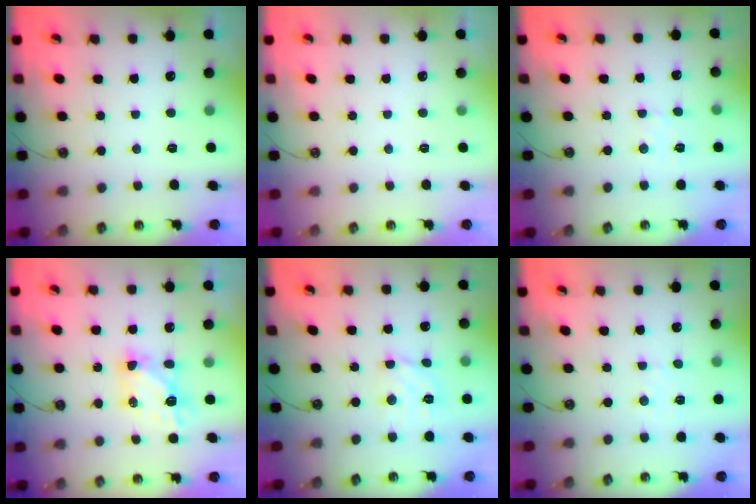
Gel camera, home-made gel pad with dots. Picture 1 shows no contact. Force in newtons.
{"total": 0.0}
{"total": 2.8, "press": 2.8, "slide": 0.4}
{"total": 6.0, "press": 6.0, "slide": 0.5}
{"total": 8.1, "press": 8.0, "slide": 1.1}
{"total": 2.7, "press": 2.7, "slide": 0.4}